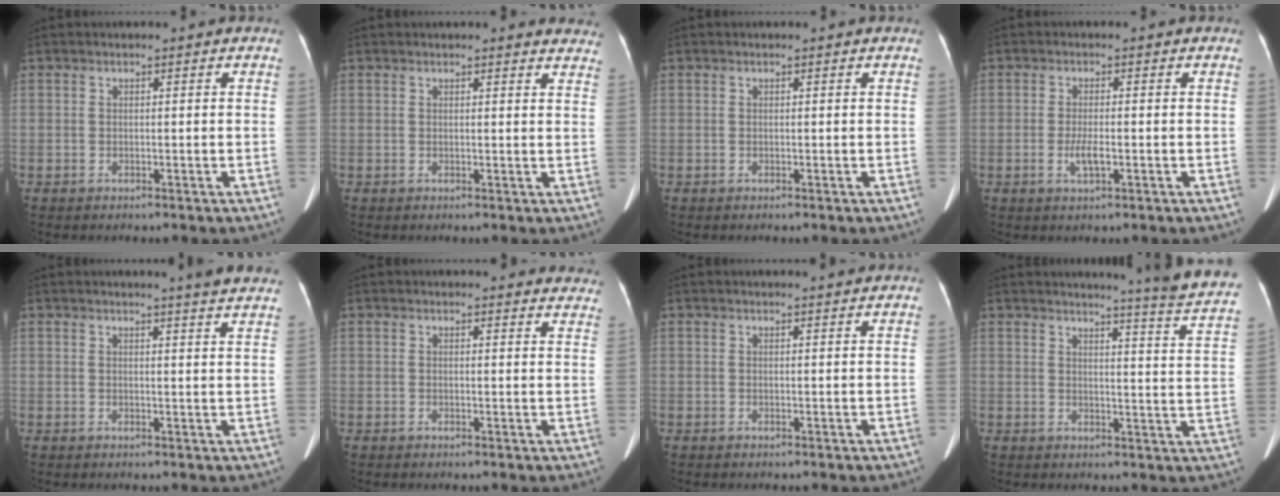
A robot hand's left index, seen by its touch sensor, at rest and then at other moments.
{"total": 8.6, "force": [8.2, 1.6, 1.8], "torque": [0.012, -0.013, 0.058]}
{"total": 0.0}
{"total": 2.6, "force": [-0.7, 0.6, 2.4], "torque": [-0.052, -0.002, -0.013]}
{"total": 7.1, "force": [6.5, -0.6, 3.0], "torque": [-0.037, -0.005, 0.054]}
{"total": 13.5, "force": [13.0, 2.6, 2.9], "torque": [0.000, -0.023, 0.119]}
{"total": 2.3, "force": [2.1, -0.4, 0.7], "torque": [-0.011, 0.003, 0.026]}
{"total": 13.5, "force": [12.6, -1.7, 4.8], "torque": [-0.061, -0.086, 0.129]}